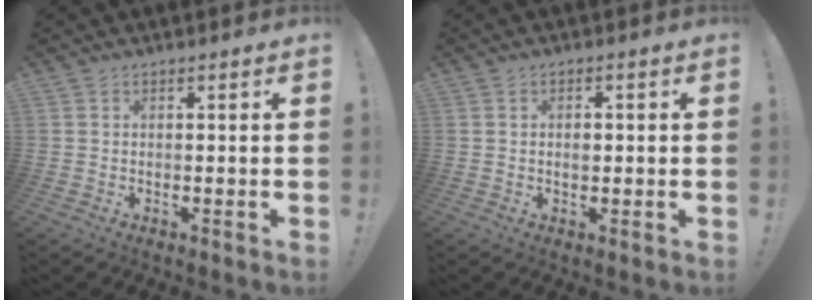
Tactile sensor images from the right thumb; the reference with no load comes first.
{"total": 1.8, "force": [-0.1, 1.3, 1.3], "torque": [-0.011, 0.002, -0.005]}